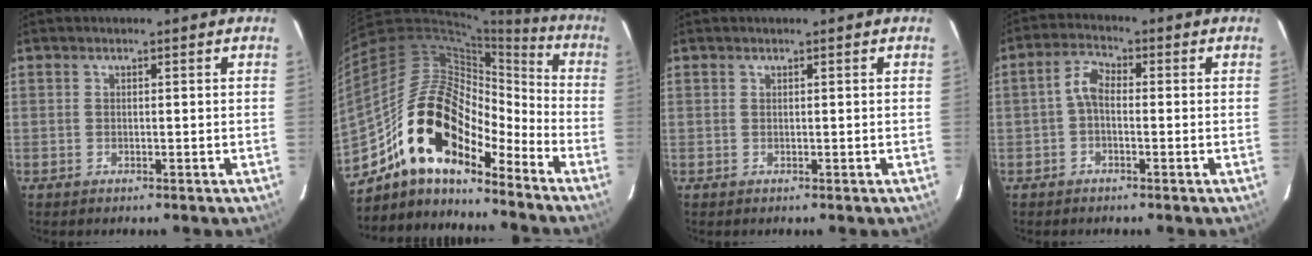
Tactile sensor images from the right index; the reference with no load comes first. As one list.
[{"total": 18.6, "force": [-13.2, 7.7, 10.6], "torque": [-0.183, 0.009, -0.249]}, {"total": 0.0}, {"total": 3.4, "force": [-0.8, 1.9, 2.6], "torque": [-0.056, 0.015, -0.019]}]